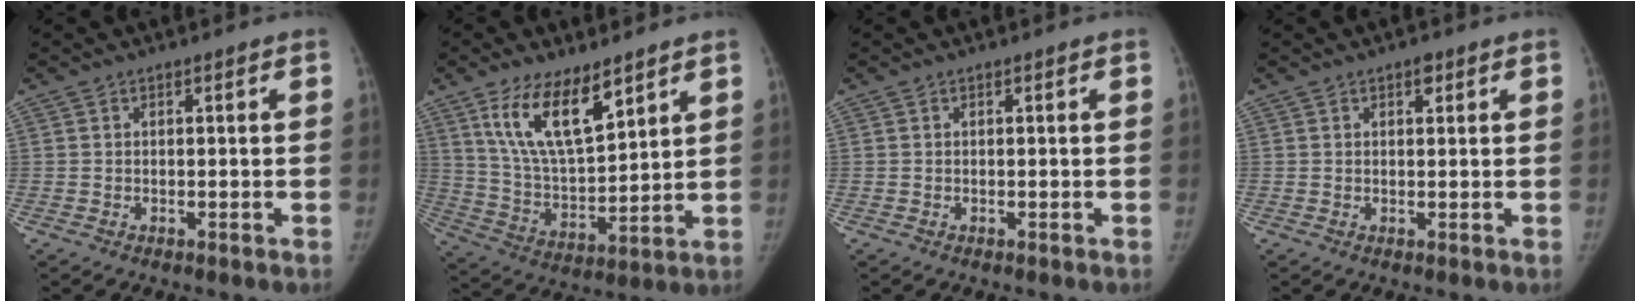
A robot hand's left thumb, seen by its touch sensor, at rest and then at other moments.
{"total": 14.3, "force": [8.5, 5.7, 9.9], "torque": [-0.156, -0.045, 0.172]}
{"total": 0.0}
{"total": 1.6, "force": [0.9, 0.8, 1.0], "torque": [-0.007, -0.001, 0.010]}